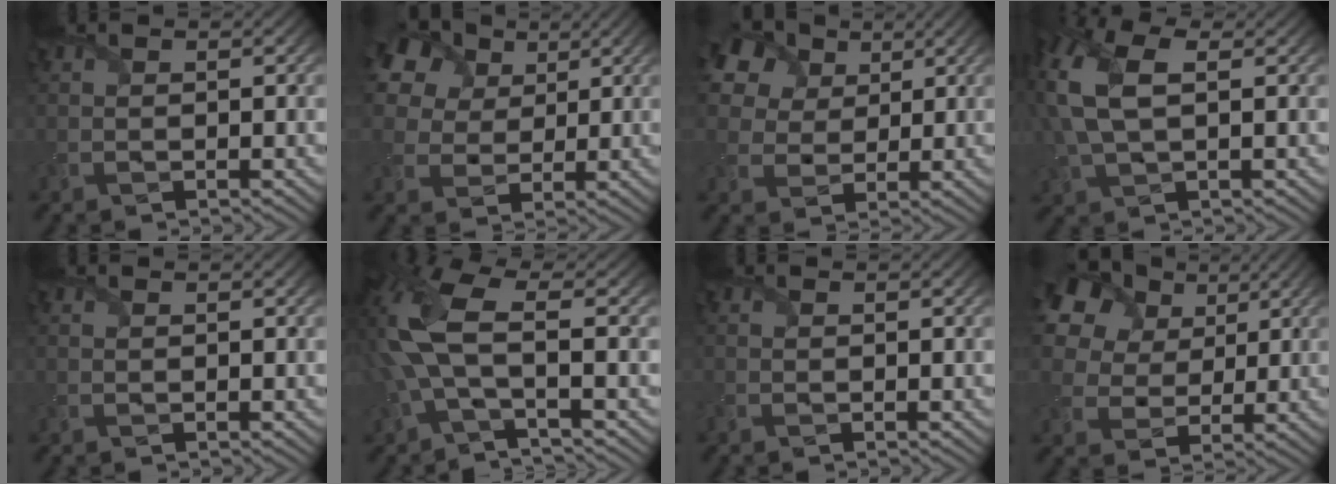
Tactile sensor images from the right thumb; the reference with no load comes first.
{"total": 13.8, "force": [7.3, 9.4, 7.0], "torque": [-0.193, 0.045, 0.145]}
{"total": 12.2, "force": [6.4, 8.4, 6.1], "torque": [-0.172, 0.036, 0.119]}
{"total": 10.3, "force": [2.0, 5.9, 8.2], "torque": [-0.228, 0.013, 0.037]}
{"total": 0.0}
{"total": 8.0, "force": [-0.6, 3.0, 7.4], "torque": [-0.181, 0.017, -0.031]}
{"total": 0.8, "force": [-0.4, 0.5, 0.5], "torque": [-0.010, -0.003, -0.007]}
{"total": 18.3, "force": [9.6, 12.6, 9.1], "torque": [-0.259, 0.061, 0.203]}